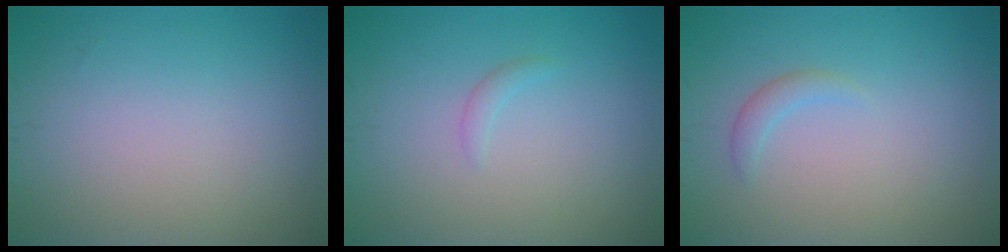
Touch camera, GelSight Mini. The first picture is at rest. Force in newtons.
{"total": 0.7, "press": 0.7, "slide": 0.1}
{"total": 1.1, "press": 1.1, "slide": 0.1}